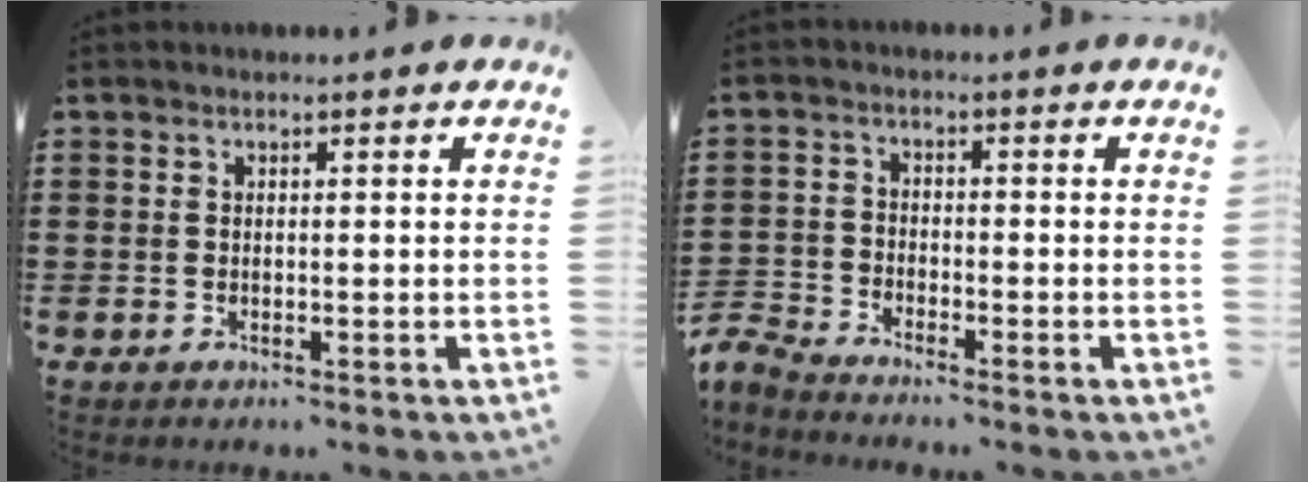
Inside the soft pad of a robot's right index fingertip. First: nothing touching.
{"total": 3.3, "force": [-3.3, 0.4, 0.1], "torque": [-0.030, -0.006, -0.077]}